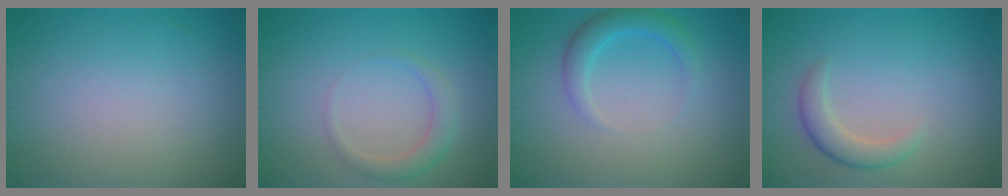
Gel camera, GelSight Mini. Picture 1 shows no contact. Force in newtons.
{"total": 2.1, "press": 2.1, "slide": 0.1}
{"total": 2.6, "press": 2.6, "slide": 0.2}
{"total": 2.5, "press": 2.5, "slide": 0.1}